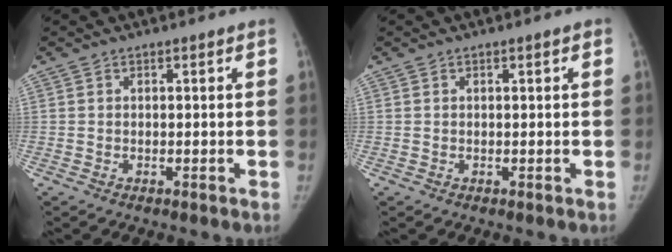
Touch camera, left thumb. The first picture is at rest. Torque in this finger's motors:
{"motor_torque": [-0.06, 0.01, -0.09, 0.49, -0.04]}